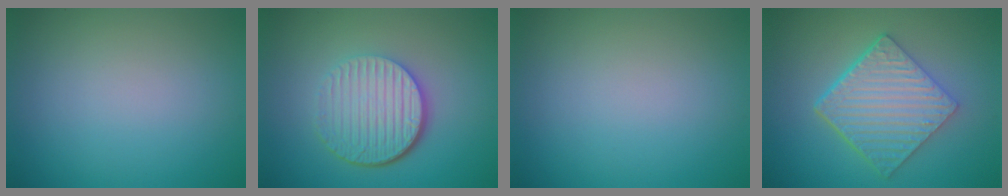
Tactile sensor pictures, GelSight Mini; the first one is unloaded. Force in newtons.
{"total": 6.1, "press": 4.2, "slide": 4.4}
{"total": 0.0}
{"total": 6.5, "press": 4.6, "slide": 4.5}